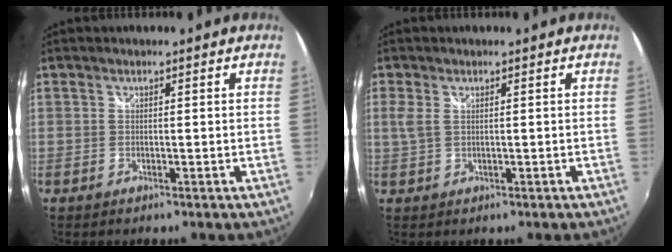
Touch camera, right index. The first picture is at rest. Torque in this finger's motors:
{"motor_torque": [0.49, 0.20, 0.28, 0.05]}